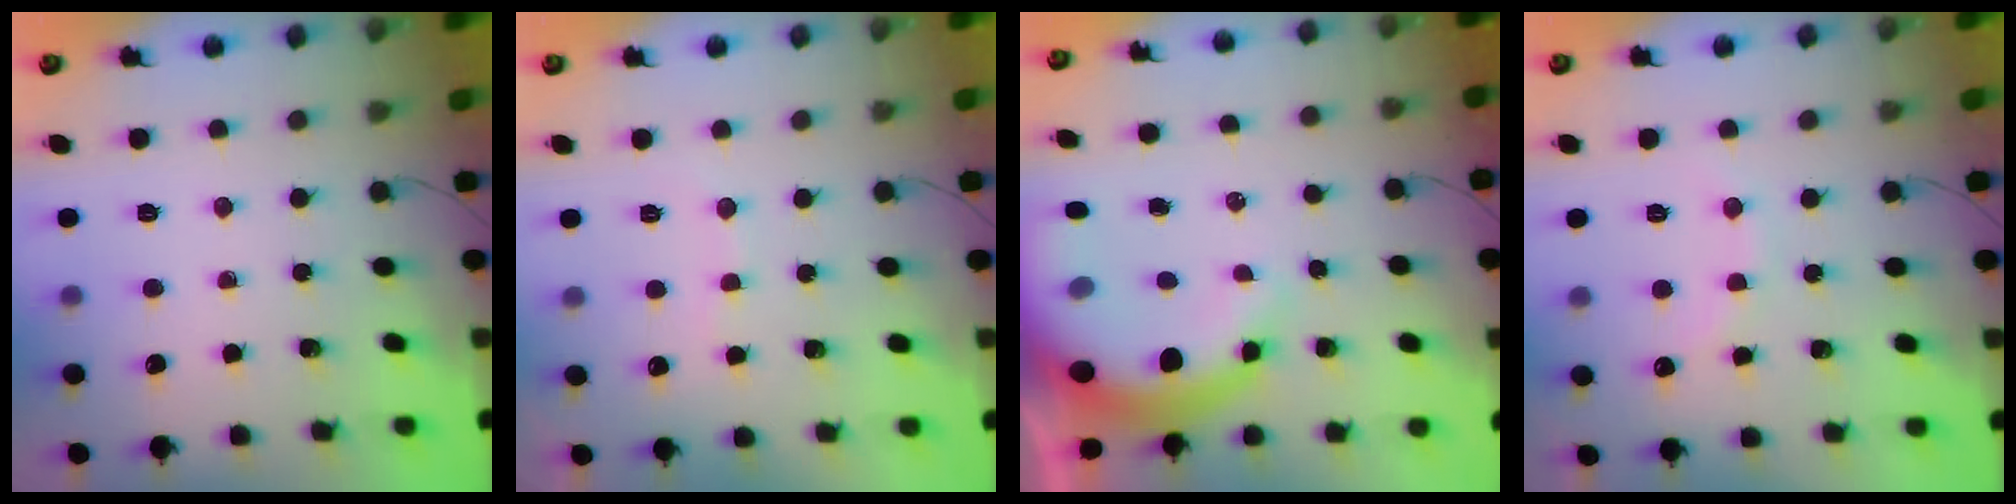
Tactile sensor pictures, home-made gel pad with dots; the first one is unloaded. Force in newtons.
{"total": 5.8, "press": 5.8, "slide": 0.8}
{"total": 13.9, "press": 13.7, "slide": 2.7}
{"total": 6.7, "press": 6.5, "slide": 1.6}